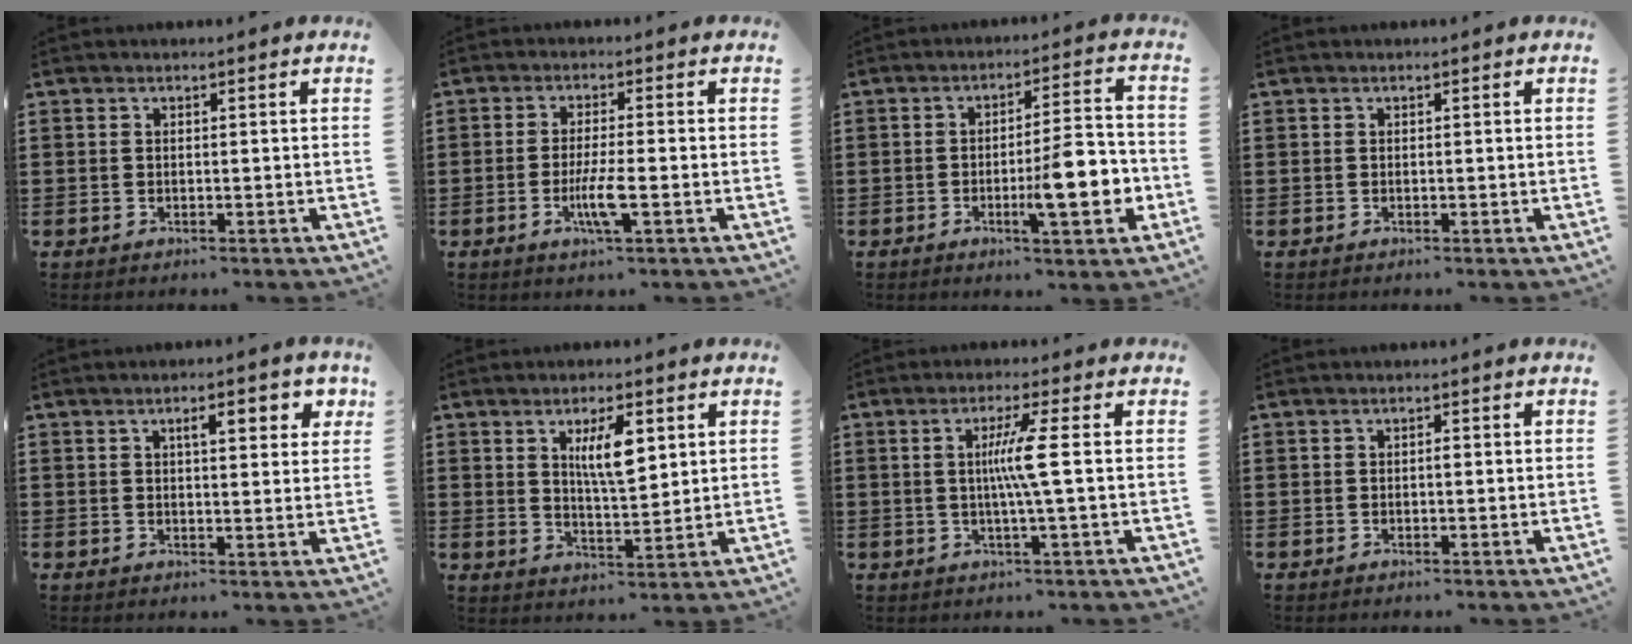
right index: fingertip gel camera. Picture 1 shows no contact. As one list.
[{"total": 5.0, "force": [-1.8, 0.6, 4.6], "torque": [-0.091, -0.011, -0.033]}, {"total": 9.8, "force": [-2.8, 2.3, 9.1], "torque": [-0.119, -0.004, -0.046]}, {"total": 0.0}, {"total": 4.1, "force": [1.7, 0.8, 3.7], "torque": [-0.052, -0.003, 0.020]}, {"total": 6.3, "force": [2.2, 1.6, 5.7], "torque": [-0.108, 0.001, 0.035]}, {"total": 5.6, "force": [0.1, -1.3, 5.4], "torque": [-0.098, -0.012, -0.005]}, {"total": 0.6, "force": [-0.2, -0.2, 0.6], "torque": [-0.010, -0.005, -0.003]}]